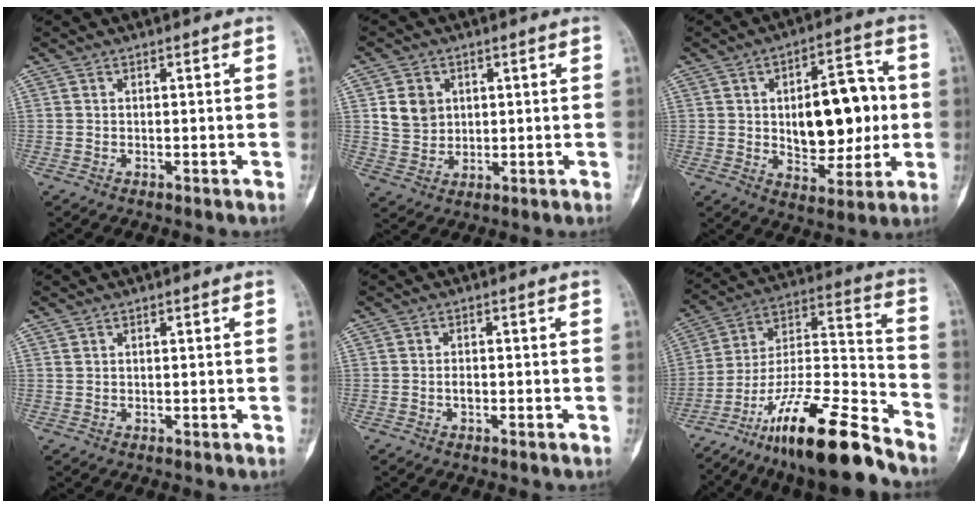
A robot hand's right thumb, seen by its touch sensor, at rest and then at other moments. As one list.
[{"total": 6.2, "force": [1.8, 5.2, 2.8], "torque": [-0.029, -0.011, 0.041]}, {"total": 16.9, "force": [0.7, 9.3, 14.0], "torque": [-0.155, 0.011, 0.015]}, {"total": 0.5, "force": [0.5, 0.1, 0.2], "torque": [-0.004, -0.004, 0.011]}, {"total": 1.2, "force": [-0.4, 0.6, 1.0], "torque": [-0.017, 0.002, -0.010]}, {"total": 22.1, "force": [-16.3, 4.1, 14.3], "torque": [-0.264, 0.082, -0.289]}]